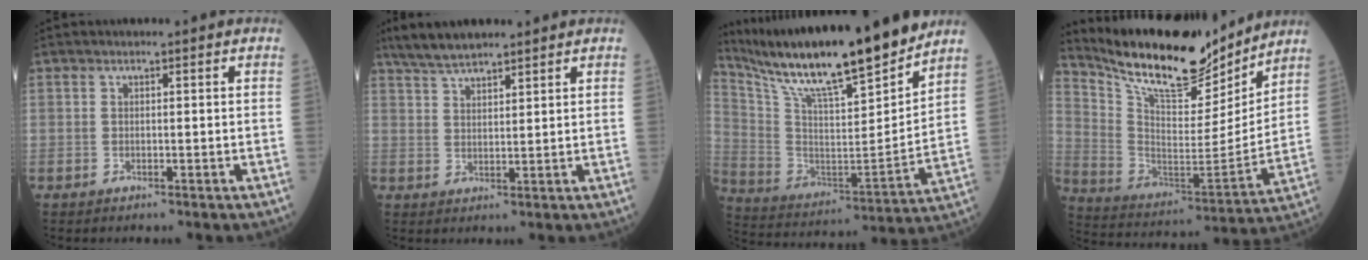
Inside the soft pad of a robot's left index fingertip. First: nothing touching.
{"total": 6.4, "force": [5.5, 1.1, 3.0], "torque": [-0.066, 0.023, 0.105]}
{"total": 23.2, "force": [19.5, 1.4, 12.4], "torque": [-0.233, -0.014, 0.330]}
{"total": 19.7, "force": [17.2, 5.0, 8.1], "torque": [-0.159, -0.016, 0.291]}